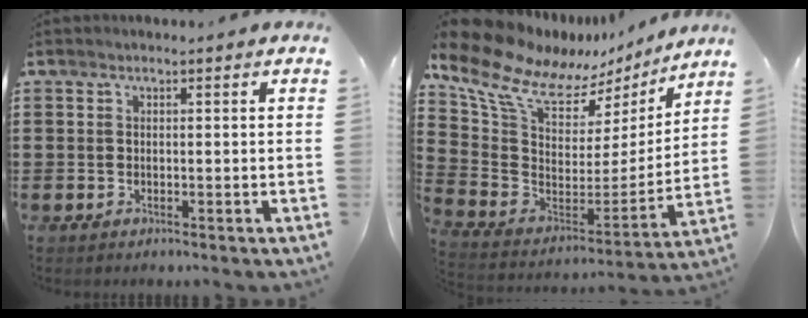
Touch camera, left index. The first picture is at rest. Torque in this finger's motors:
{"motor_torque": [2.14, 0.00, 1.05, 0.21]}